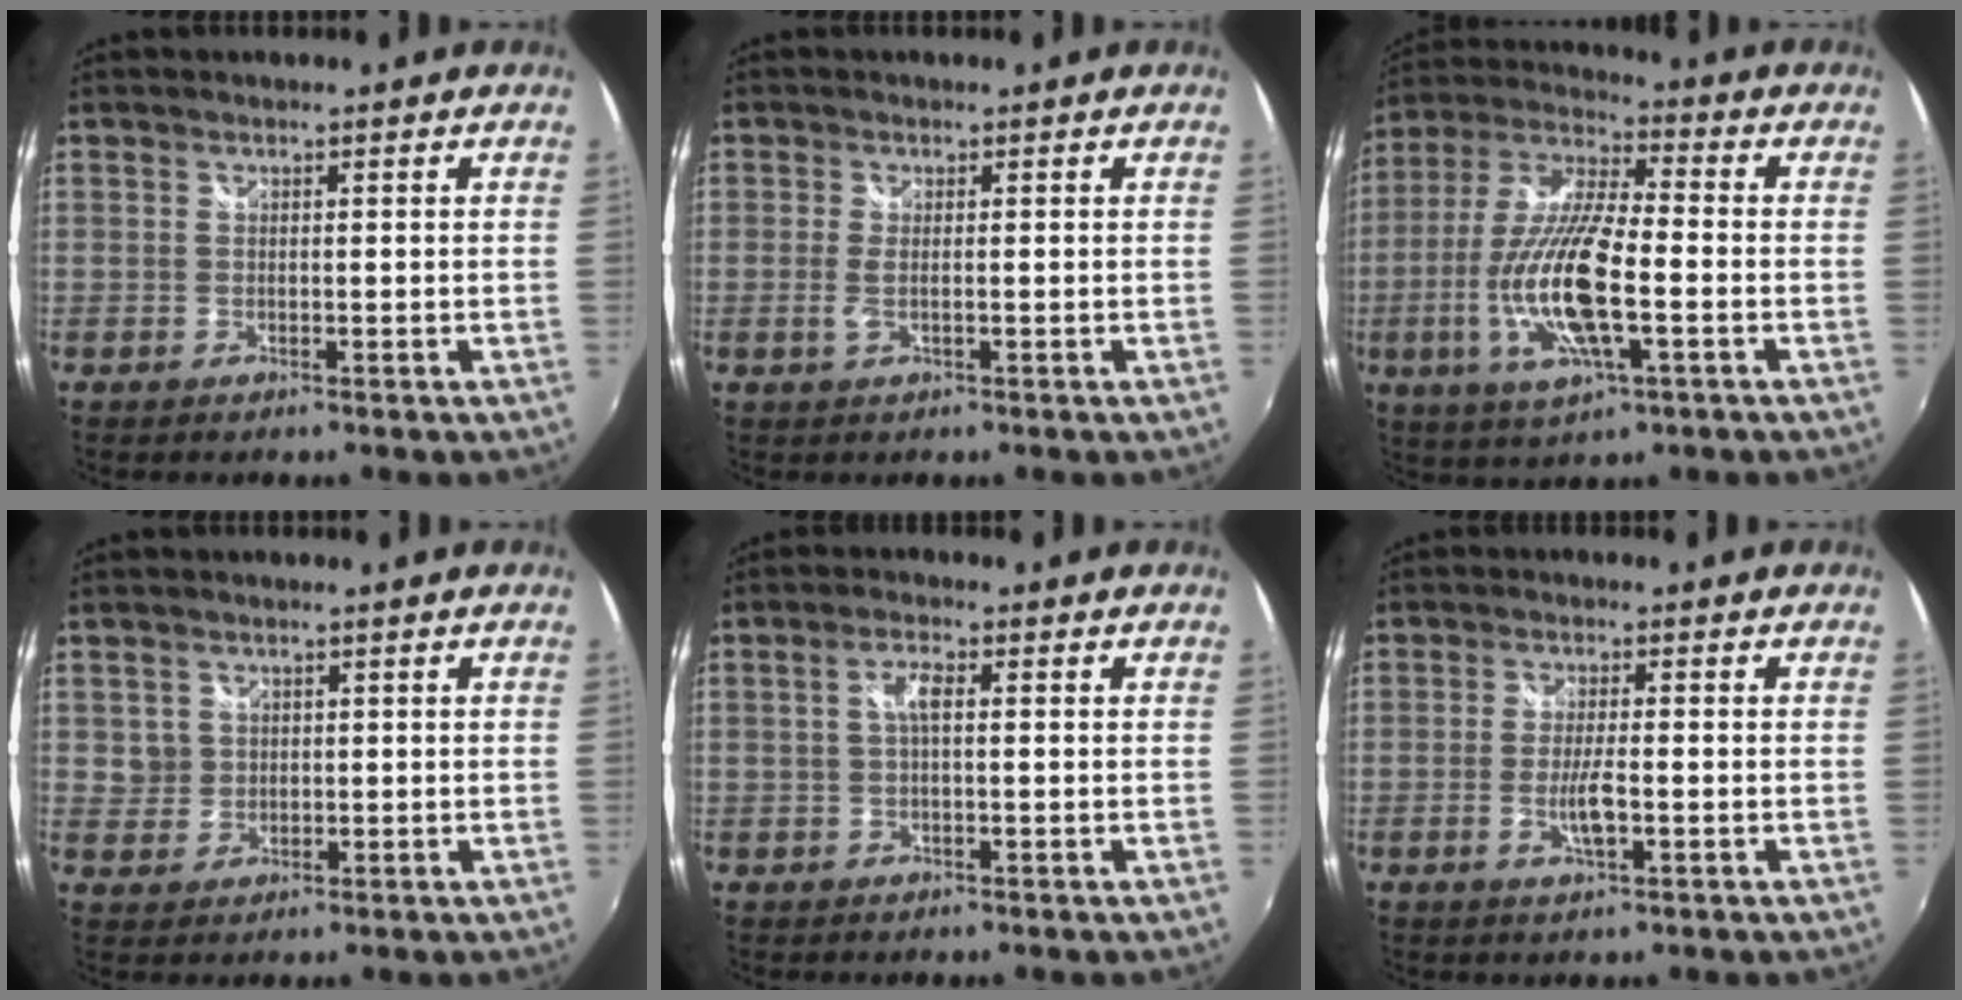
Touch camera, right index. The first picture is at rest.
{"total": 2.1, "force": [-0.4, 0.5, 2.0], "torque": [-0.041, -0.004, -0.005]}
{"total": 17.1, "force": [-4.2, 4.8, 15.9], "torque": [-0.327, -0.012, -0.081]}
{"total": 3.0, "force": [0.7, 2.9, 0.4], "torque": [0.001, 0.007, 0.011]}
{"total": 2.8, "force": [0.2, 0.8, 2.7], "torque": [-0.052, 0.006, 0.003]}
{"total": 4.2, "force": [-1.3, 0.8, 3.9], "torque": [-0.077, -0.005, -0.025]}